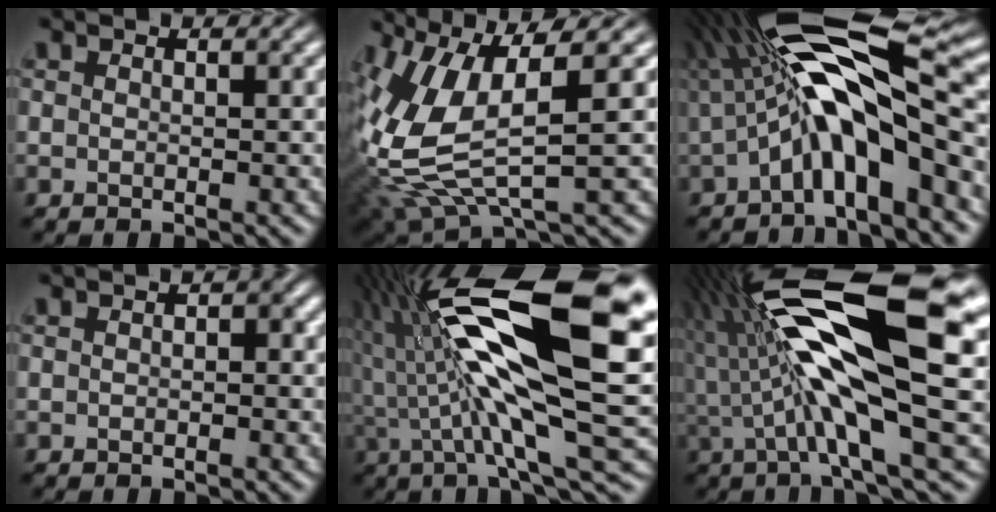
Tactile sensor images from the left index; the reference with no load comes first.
{"total": 10.6, "force": [0.0, 3.9, 9.9], "torque": [-0.237, -0.013, 0.016]}
{"total": 11.4, "force": [0.2, 3.2, 11.0], "torque": [-0.184, 0.024, 0.000]}
{"total": 0.8, "force": [0.1, 0.3, 0.8], "torque": [-0.007, 0.007, -0.001]}
{"total": 17.3, "force": [2.2, 5.4, 16.3], "torque": [-0.291, 0.011, 0.043]}
{"total": 14.7, "force": [1.3, 3.1, 14.3], "torque": [-0.255, 0.017, 0.029]}